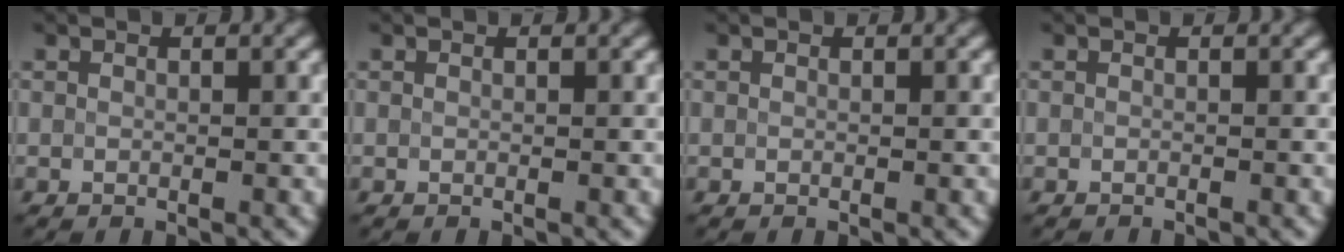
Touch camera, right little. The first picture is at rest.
{"total": 0.0}
{"total": 0.0}
{"total": 0.8, "force": [-0.8, 0.1, 0.1], "torque": [0.004, -0.004, -0.014]}